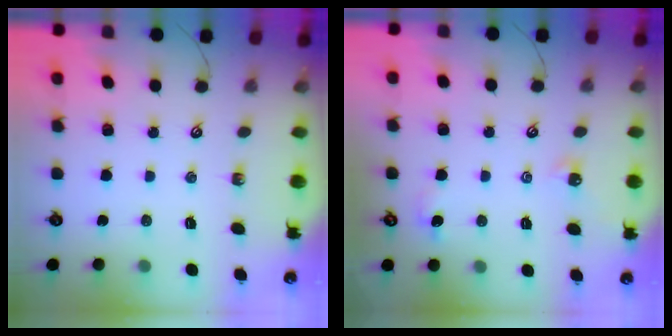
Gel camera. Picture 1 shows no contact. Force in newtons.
{"total": 3.2, "press": 3.2, "slide": 0.5}